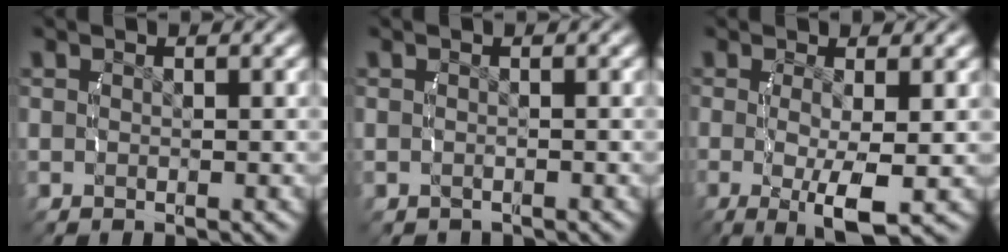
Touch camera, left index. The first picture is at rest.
{"total": 0.7, "force": [-0.6, 0.2, -0.2], "torque": [0.002, -0.005, -0.006]}
{"total": 5.3, "force": [-1.6, 1.3, 4.9], "torque": [-0.094, -0.030, -0.012]}